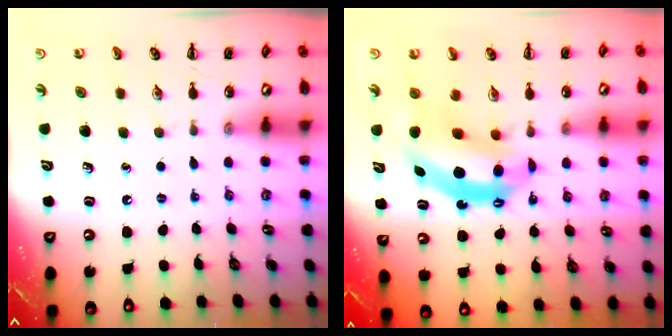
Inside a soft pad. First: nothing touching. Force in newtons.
{"total": 11.0, "press": 10.6, "slide": 2.9}